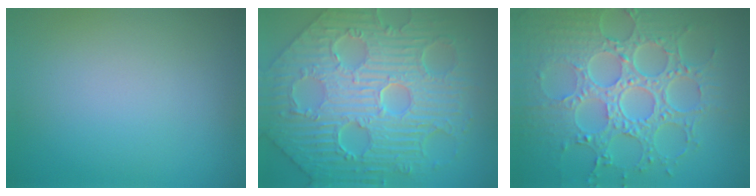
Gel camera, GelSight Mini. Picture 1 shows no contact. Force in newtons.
{"total": 11.7, "press": 8.0, "slide": 8.6}
{"total": 8.9, "press": 6.5, "slide": 6.1}